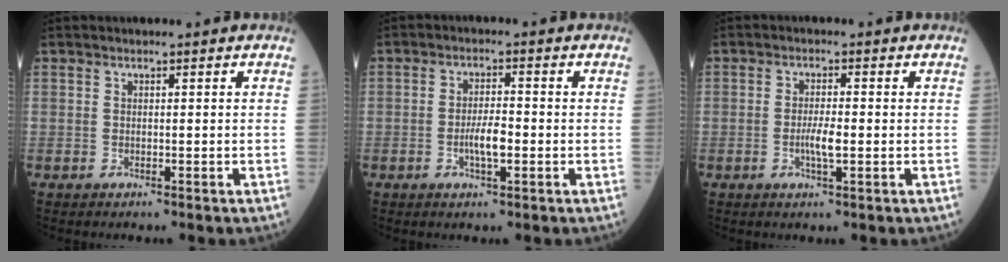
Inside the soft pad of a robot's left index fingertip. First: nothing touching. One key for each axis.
{"total": 3.7, "fx": -1.1, "fy": 0.9, "fz": 3.4, "tx": -0.061, "ty": 0.001, "tz": -0.020}
{"total": 2.9, "fx": -0.7, "fy": 0.4, "fz": 2.8, "tx": -0.049, "ty": -0.002, "tz": -0.013}